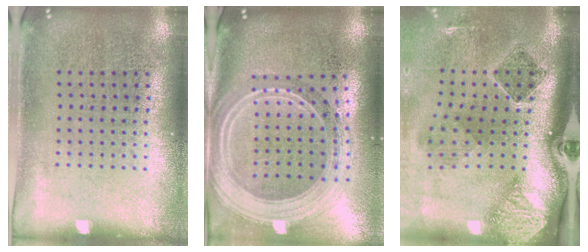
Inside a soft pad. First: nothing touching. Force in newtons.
{"total": 2.7, "press": 2.2, "slide": 1.6}
{"total": 3.0, "press": 1.9, "slide": 2.3}